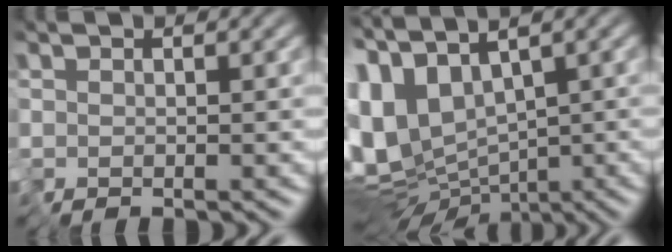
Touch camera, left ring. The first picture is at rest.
{"total": 10.8, "force": [0.5, 6.1, 8.9], "torque": [-0.208, -0.010, 0.053]}